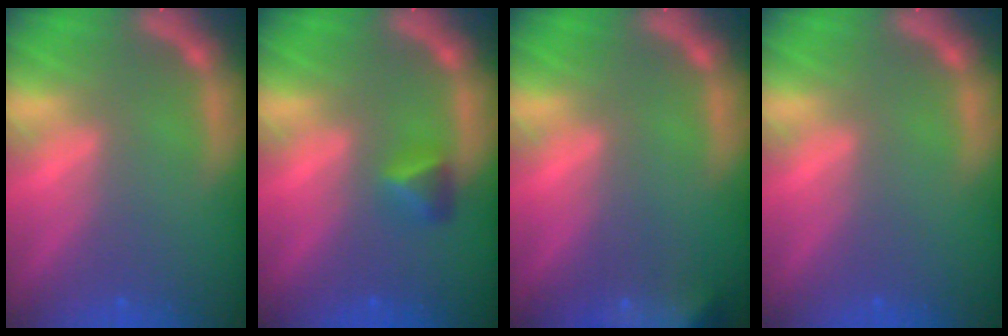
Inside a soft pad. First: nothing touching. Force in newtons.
{"total": 1.9}
{"total": 9.9}
{"total": 0.0}